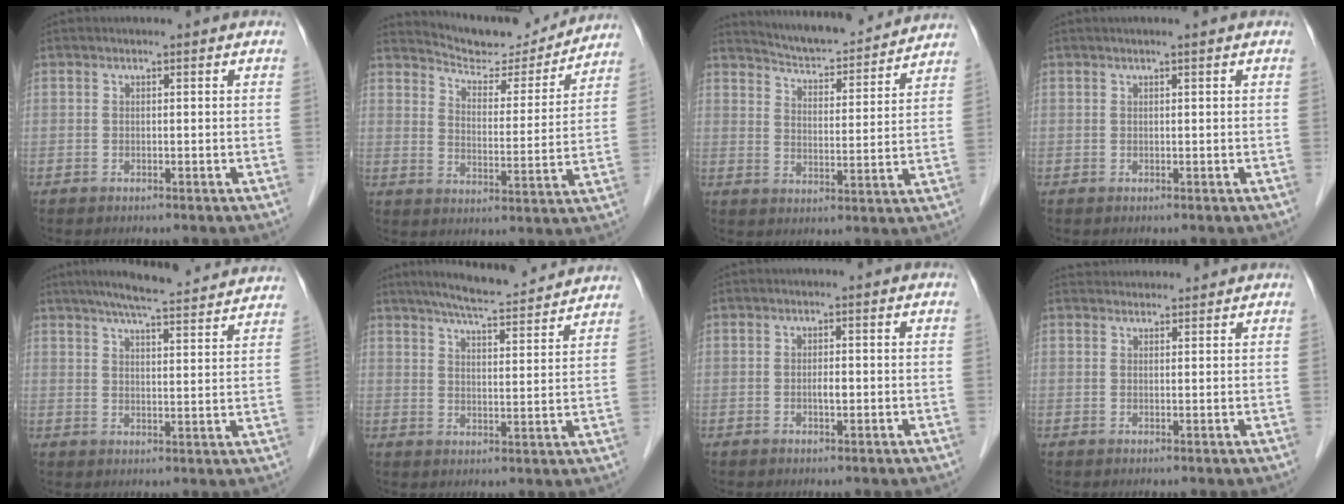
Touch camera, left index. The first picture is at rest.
{"total": 13.3, "force": [13.0, 2.0, 2.4], "torque": [-0.038, -0.013, 0.186]}
{"total": 14.9, "force": [14.2, 1.7, 4.2], "torque": [-0.065, 0.002, 0.198]}
{"total": 0.7, "force": [0.4, -0.2, 0.5], "torque": [-0.017, 0.002, 0.013]}
{"total": 18.5, "force": [16.7, 1.3, 8.0], "torque": [-0.118, 0.019, 0.216]}
{"total": 13.8, "force": [12.6, 0.8, 5.7], "torque": [-0.092, 0.013, 0.171]}
{"total": 1.3, "force": [-0.4, 0.4, 1.2], "torque": [-0.025, 0.000, -0.007]}
{"total": 4.9, "force": [4.8, 0.8, 0.5], "torque": [-0.008, 0.036, 0.068]}